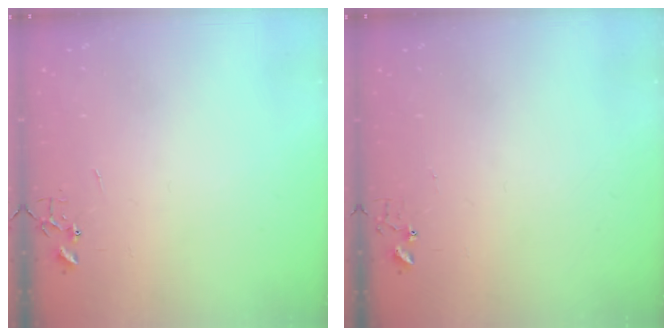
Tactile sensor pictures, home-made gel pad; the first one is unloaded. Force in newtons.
{"total": 5.0, "press": 5.0, "slide": 0.3}